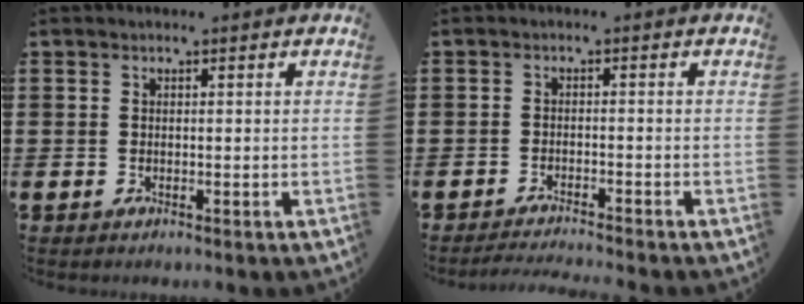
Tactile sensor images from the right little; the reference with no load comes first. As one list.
[{"total": 1.7, "force": [-1.6, -0.2, 0.3], "torque": [-0.005, 0.003, -0.032]}]